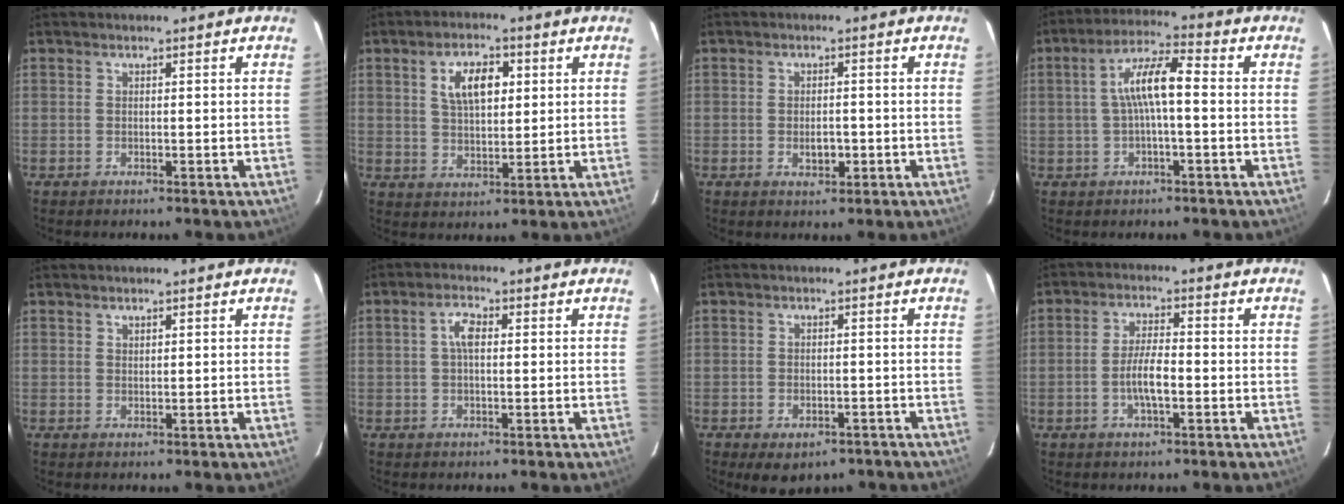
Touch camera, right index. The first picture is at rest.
{"total": 7.6, "force": [2.6, 3.8, 6.1], "torque": [-0.109, 0.013, 0.050]}
{"total": 3.1, "force": [-0.8, 1.8, 2.4], "torque": [-0.041, -0.003, -0.010]}
{"total": 7.7, "force": [-0.2, 1.6, 7.5], "torque": [-0.147, 0.017, -0.002]}
{"total": 2.9, "force": [2.5, 1.2, 0.8], "torque": [-0.010, 0.001, 0.047]}
{"total": 3.2, "force": [0.5, 1.5, 2.8], "torque": [-0.055, 0.010, 0.009]}
{"total": 7.8, "force": [-5.4, 4.0, 4.0], "torque": [-0.079, -0.012, -0.063]}
{"total": 5.3, "force": [-1.7, 1.4, 4.9], "torque": [-0.096, 0.002, -0.031]}